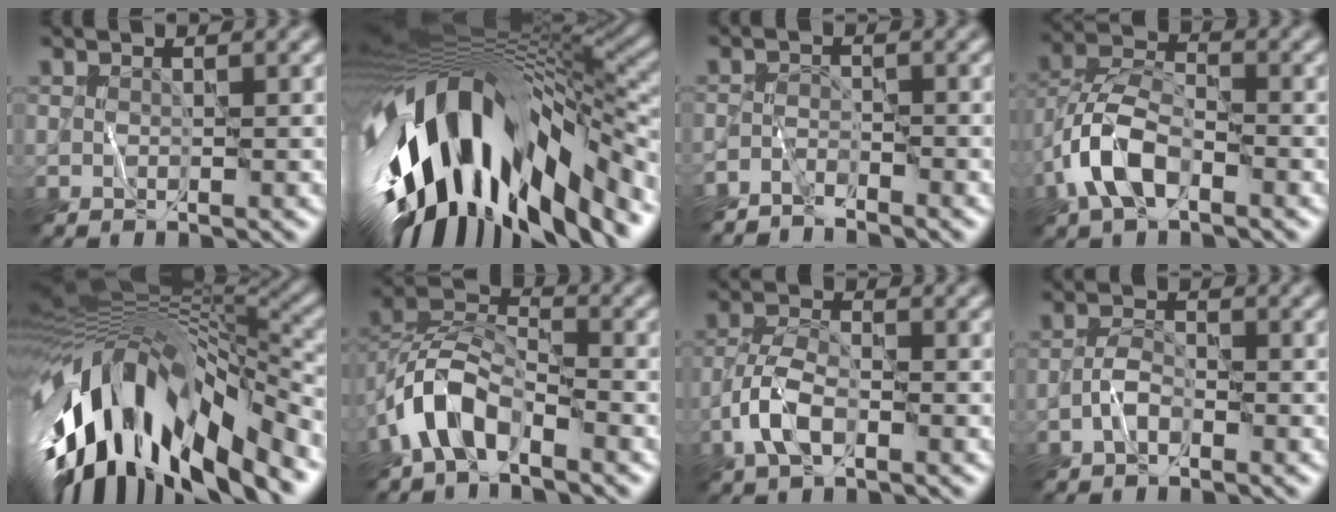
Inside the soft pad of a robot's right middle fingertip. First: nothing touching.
{"total": 18.0, "force": [-4.5, 7.8, 15.5], "torque": [-0.286, -0.033, -0.065]}
{"total": 2.3, "force": [-2.2, 0.3, 0.4], "torque": [-0.009, 0.001, -0.051]}
{"total": 5.8, "force": [-2.7, 3.0, 4.1], "torque": [-0.080, 0.007, -0.062]}
{"total": 16.4, "force": [-5.6, 6.9, 13.8], "torque": [-0.258, -0.025, -0.091]}
{"total": 5.5, "force": [-3.3, 2.7, 3.4], "torque": [-0.062, 0.007, -0.074]}
{"total": 3.8, "force": [-1.5, 1.8, 2.9], "torque": [-0.057, 0.006, -0.039]}
{"total": 1.7, "force": [-0.9, 0.9, 1.2], "torque": [-0.019, 0.010, -0.022]}